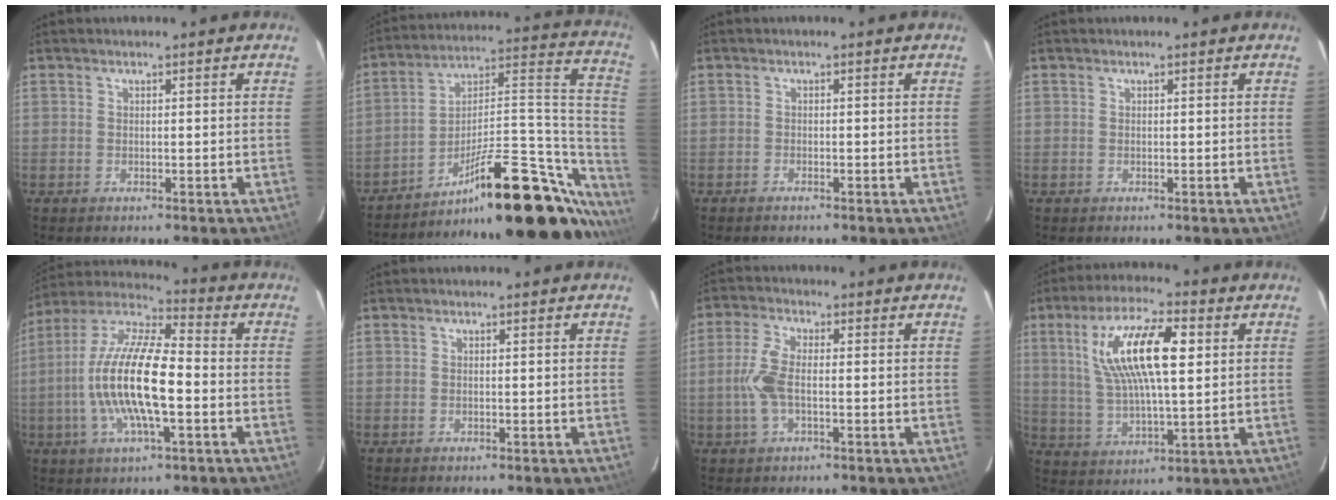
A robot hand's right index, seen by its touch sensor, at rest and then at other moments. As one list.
[{"total": 29.9, "force": [-22.4, 7.9, 18.2], "torque": [-0.208, 0.047, -0.335]}, {"total": 0.9, "force": [-0.8, 0.3, 0.2], "torque": [-0.008, 0.001, -0.017]}, {"total": 0.0}, {"total": 17.6, "force": [-2.9, 5.1, 16.6], "torque": [-0.324, 0.001, -0.063]}, {"total": 0.0}, {"total": 8.1, "force": [-1.5, 2.5, 7.6], "torque": [-0.170, 0.003, -0.032]}, {"total": 15.7, "force": [4.4, 5.0, 14.2], "torque": [-0.269, 0.015, 0.085]}]